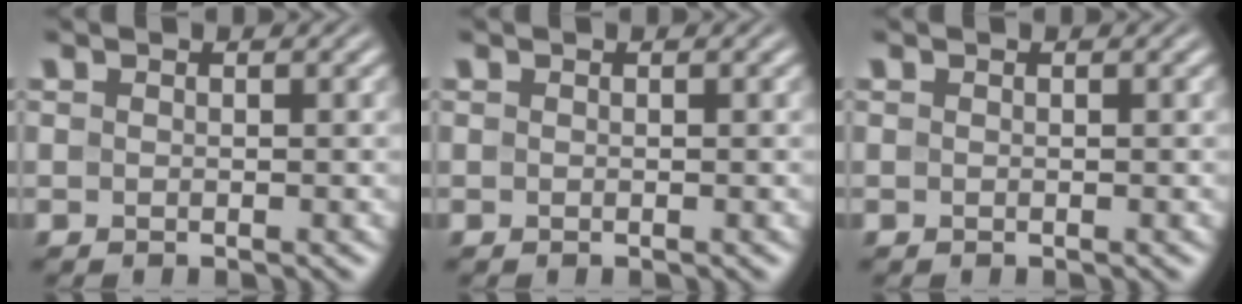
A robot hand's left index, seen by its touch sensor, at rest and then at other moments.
{"total": 0.0}
{"total": 0.0}